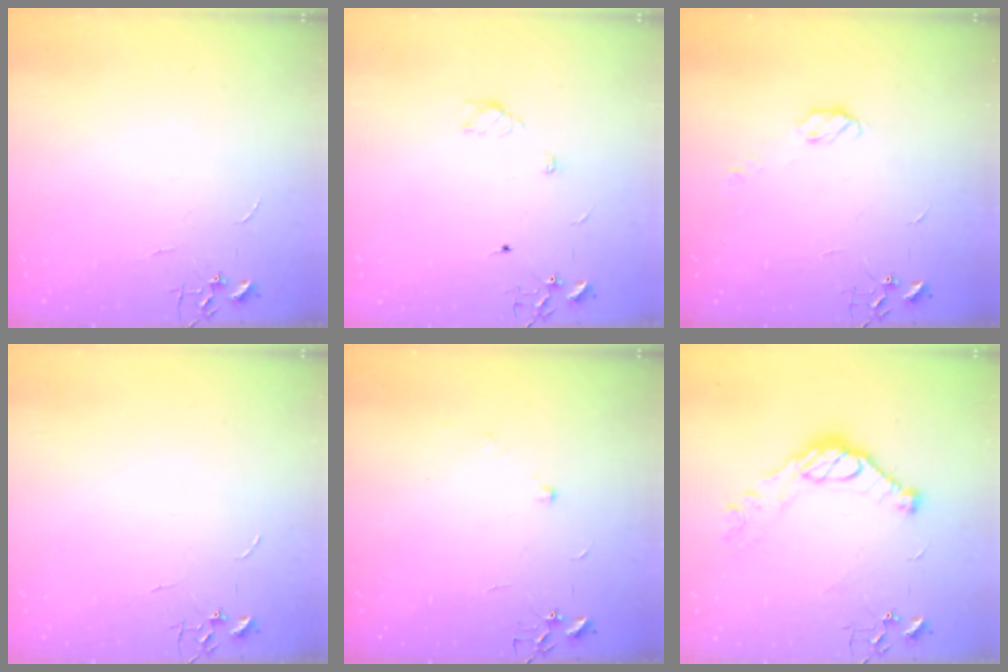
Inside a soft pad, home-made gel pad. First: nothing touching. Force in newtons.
{"total": 6.5, "press": 6.5, "slide": 0.7}
{"total": 4.8, "press": 4.8, "slide": 0.4}
{"total": 0.0}
{"total": 5.6, "press": 5.2, "slide": 2.0}
{"total": 12.2, "press": 12.1, "slide": 0.9}